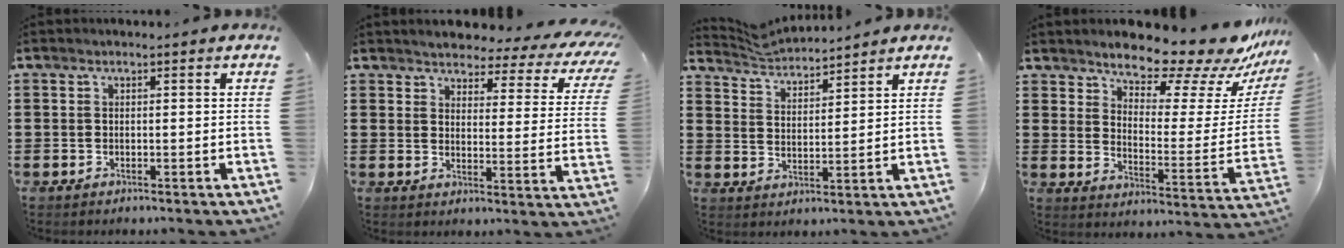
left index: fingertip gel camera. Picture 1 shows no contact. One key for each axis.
{"total": 3.3, "fx": 3.2, "fy": 0.5, "fz": 0.8, "tx": -0.029, "ty": -0.028, "tz": 0.048}
{"total": 3.9, "fx": 3.9, "fy": 0.0, "fz": -0.2, "tx": -0.012, "ty": -0.017, "tz": 0.071}
{"total": 10.6, "fx": 9.8, "fy": 2.2, "fz": 3.4, "tx": -0.071, "ty": -0.083, "tz": 0.167}